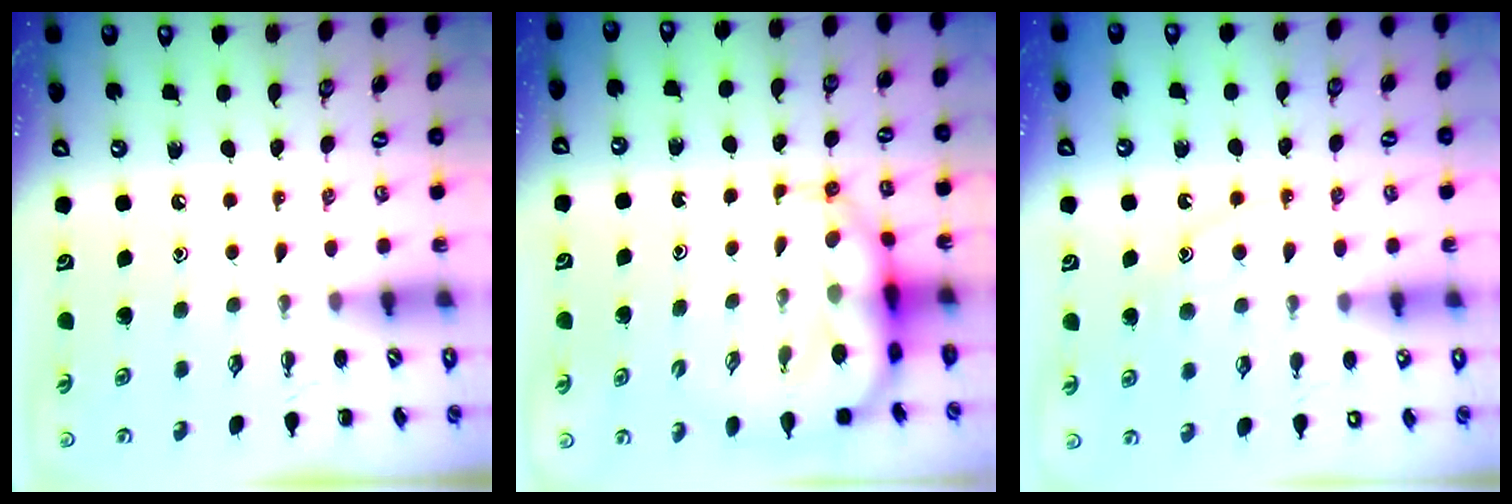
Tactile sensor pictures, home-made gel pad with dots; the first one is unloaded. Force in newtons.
{"total": 7.9, "press": 7.5, "slide": 2.2}
{"total": 11.8, "press": 11.8, "slide": 0.7}